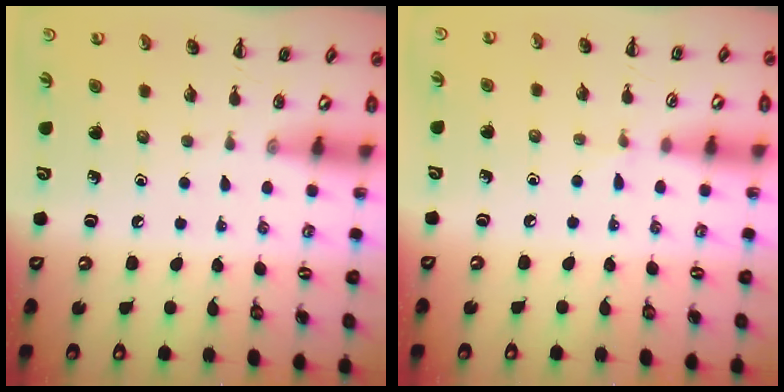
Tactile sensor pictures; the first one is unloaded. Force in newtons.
{"total": 2.8, "press": 2.5, "slide": 1.1}